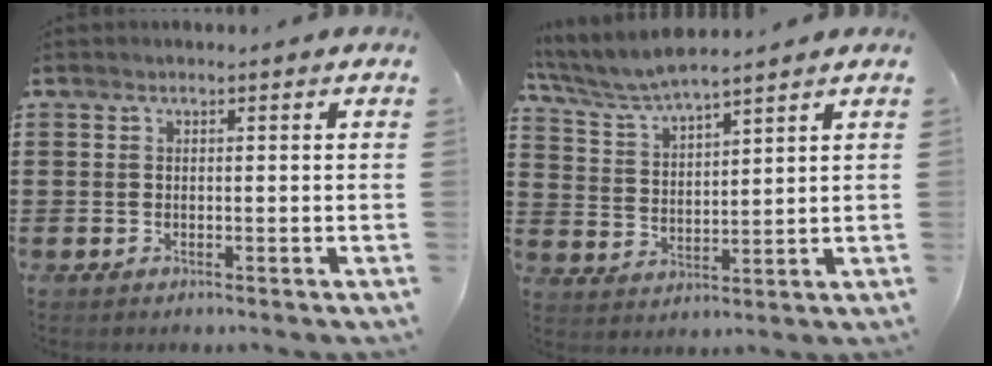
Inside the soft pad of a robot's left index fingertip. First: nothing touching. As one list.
[{"total": 6.0, "force": [5.6, 0.5, 2.1], "torque": [-0.062, -0.024, 0.100]}]